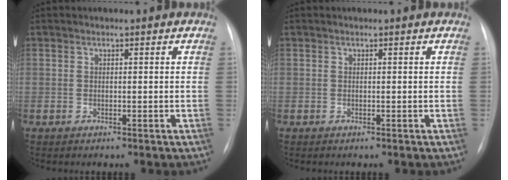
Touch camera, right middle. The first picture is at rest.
{"total": 0.0}